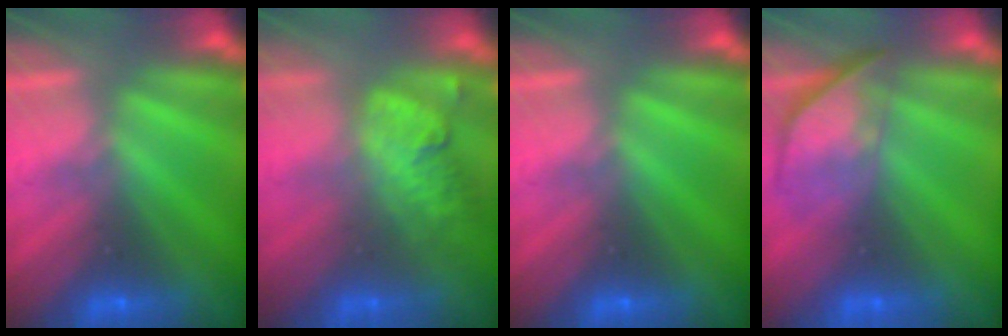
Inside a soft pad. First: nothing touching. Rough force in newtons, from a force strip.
{"total": 2.8}
{"total": 0.0}
{"total": 3.9}